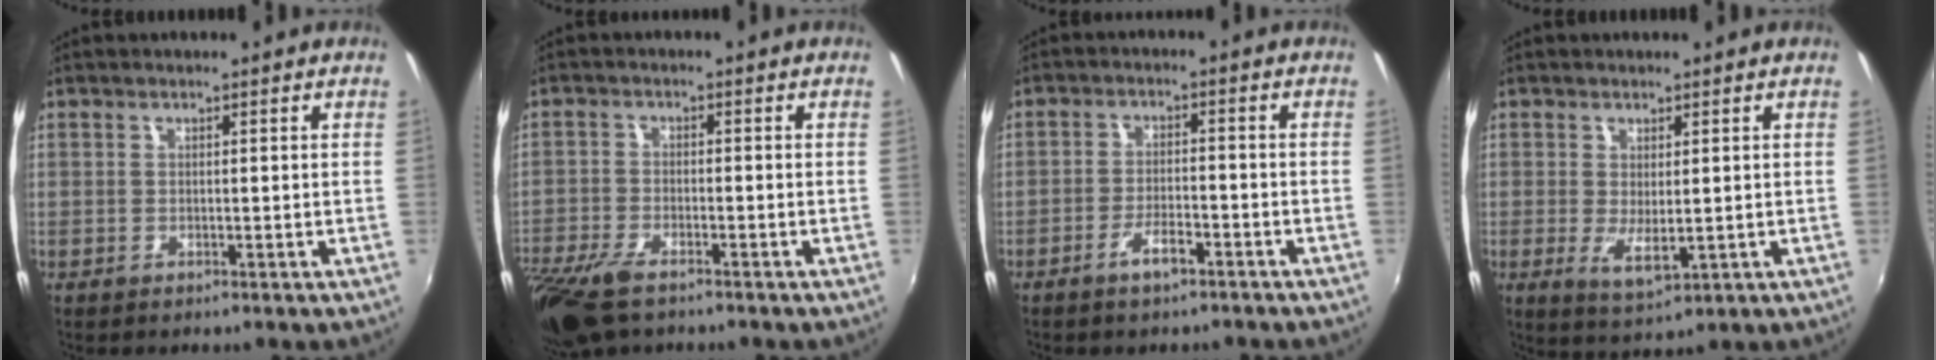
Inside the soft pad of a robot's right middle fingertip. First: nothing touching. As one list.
[{"total": 11.6, "force": [-8.3, 4.5, 6.8], "torque": [-0.170, -0.045, -0.157]}, {"total": 4.3, "force": [-3.1, 1.3, 2.6], "torque": [-0.061, 0.000, -0.052]}, {"total": 4.6, "force": [-0.4, 1.8, 4.3], "torque": [-0.073, -0.016, 0.000]}]